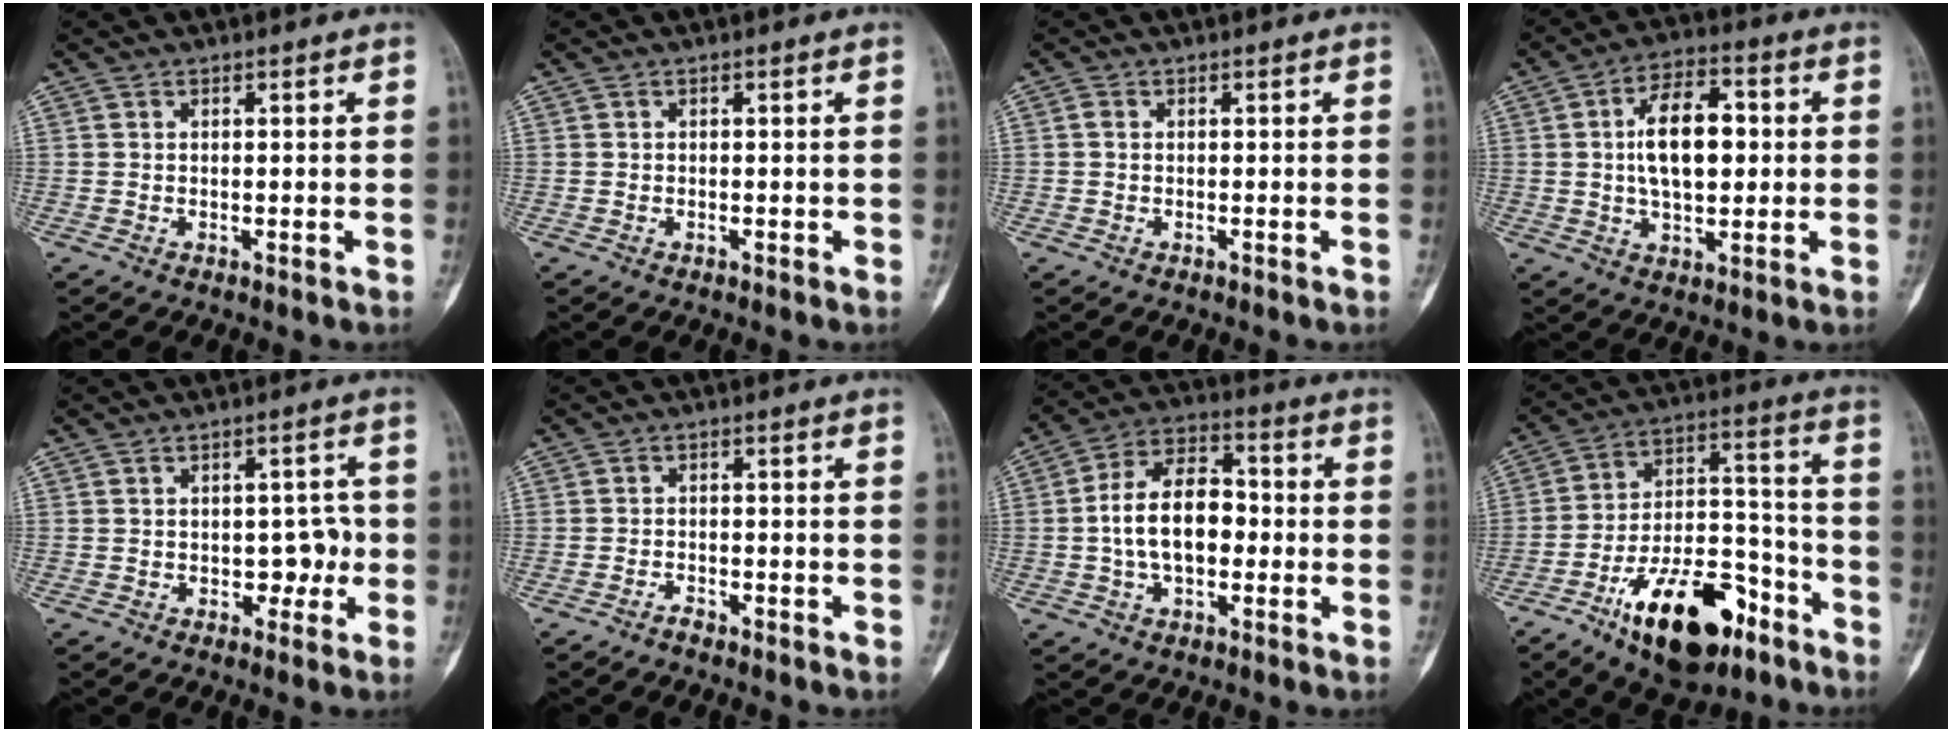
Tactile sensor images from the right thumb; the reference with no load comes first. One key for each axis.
{"total": 0.0}
{"total": 0.7, "fx": 0.0, "fy": 0.5, "fz": 0.5, "tx": -0.007, "ty": 0.000, "tz": -0.004}
{"total": 12.8, "fx": 1.2, "fy": 7.0, "fz": 10.6, "tx": -0.159, "ty": 0.010, "tz": 0.018}
{"total": 4.4, "fx": -0.8, "fy": 3.0, "fz": 3.1, "tx": -0.013, "ty": 0.016, "tz": -0.009}
{"total": 2.3, "fx": -2.2, "fy": 0.6, "fz": 0.6, "tx": -0.013, "ty": 0.013, "tz": -0.043}
{"total": 13.0, "fx": -0.9, "fy": 8.0, "fz": 10.3, "tx": -0.170, "ty": 0.033, "tz": -0.023}
{"total": 21.3, "fx": -12.1, "fy": 10.0, "fz": 14.4, "tx": -0.219, "ty": 0.084, "tz": -0.198}